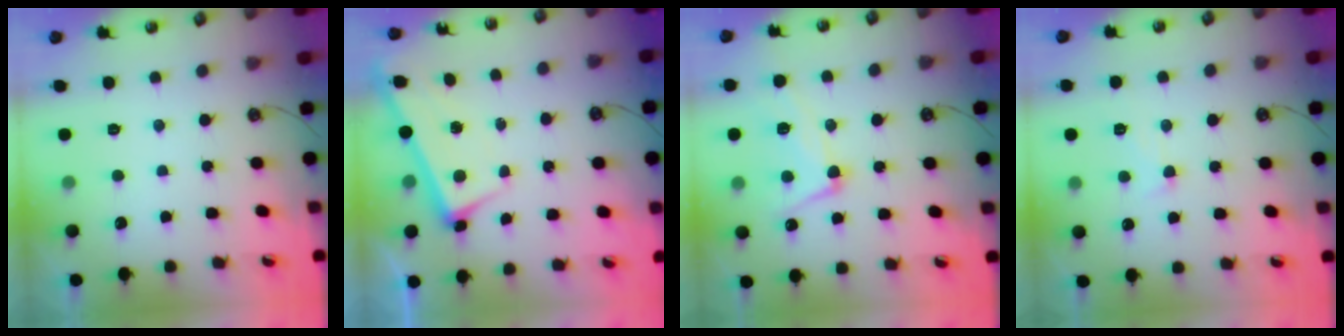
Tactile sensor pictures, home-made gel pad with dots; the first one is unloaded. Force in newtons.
{"total": 2.9, "press": 2.8, "slide": 0.4}
{"total": 7.6, "press": 7.6, "slide": 0.8}
{"total": 2.6, "press": 2.5, "slide": 0.6}